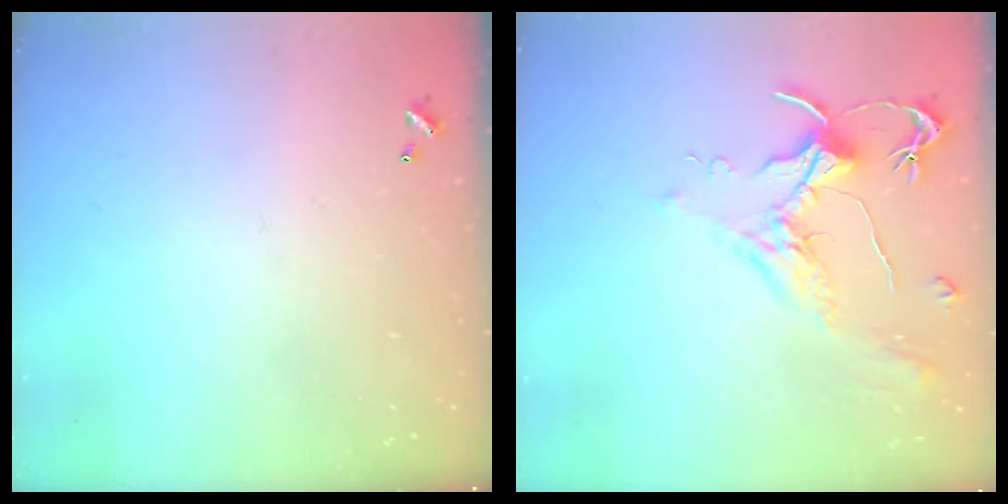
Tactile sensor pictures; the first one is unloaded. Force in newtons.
{"total": 1.8, "press": 1.7, "slide": 0.8}